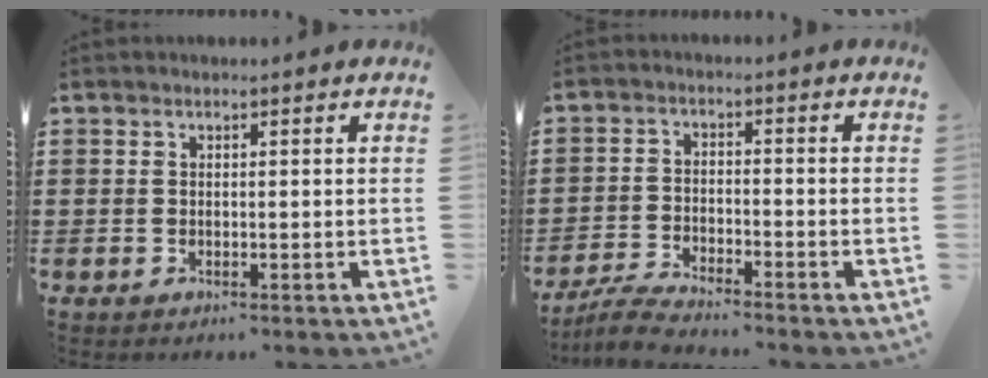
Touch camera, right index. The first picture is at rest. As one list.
[{"total": 4.0, "force": [-3.9, 0.1, 1.1], "torque": [-0.025, 0.002, -0.079]}]